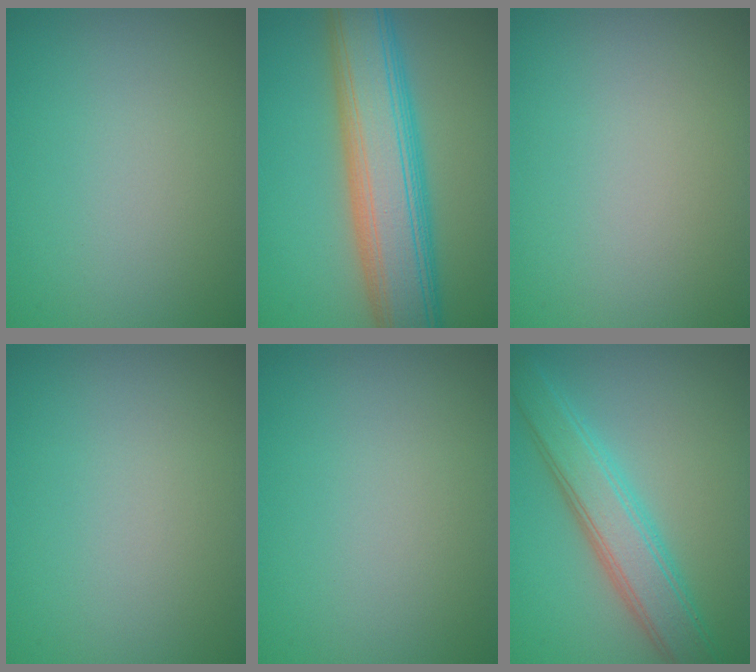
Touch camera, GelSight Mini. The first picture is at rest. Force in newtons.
{"total": 10.3, "press": 10.2, "slide": 0.7}
{"total": 0.0}
{"total": 0.0}
{"total": 0.0}
{"total": 5.4, "press": 5.4, "slide": 0.2}